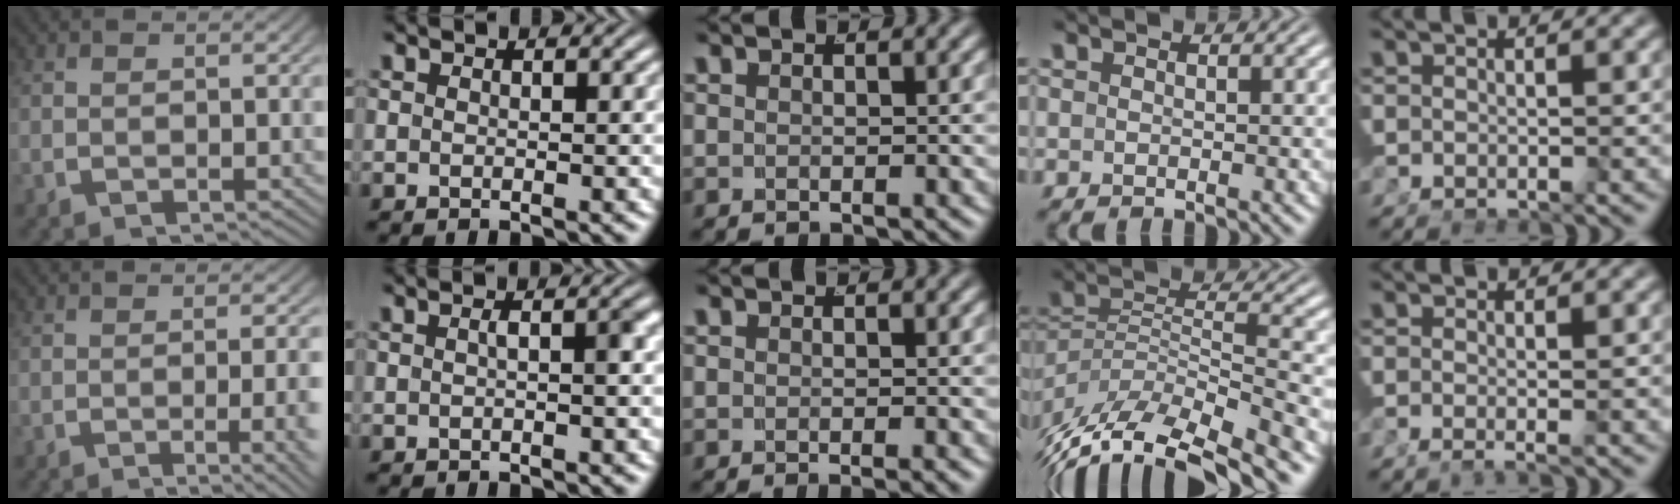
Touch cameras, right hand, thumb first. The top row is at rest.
{"thumb": {"total": 3.9, "force": [-1.3, 0.6, 3.6], "torque": [-0.047, 0.003, -0.021]}, "index": {"total": 1.4, "force": [-0.3, 0.2, 1.4], "torque": [-0.016, 0.004, -0.006]}, "middle": {"total": 1.2, "force": [-0.9, -0.2, 0.8], "torque": [-0.007, -0.001, -0.014]}, "ring": {"total": 10.7, "force": [-5.8, 6.0, 6.6], "torque": [-0.151, -0.056, -0.067]}, "little": {"total": 1.3, "force": [-0.8, -0.2, 1.0], "torque": [-0.020, -0.013, -0.007]}}